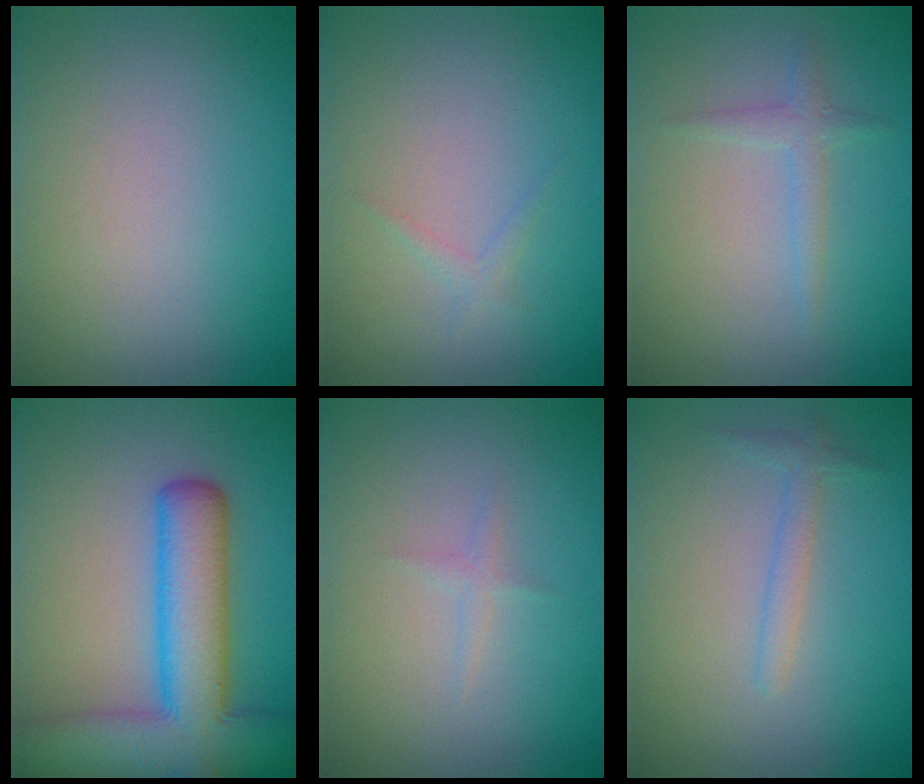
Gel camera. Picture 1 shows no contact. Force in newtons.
{"total": 0.7, "press": 0.7, "slide": 0.0}
{"total": 1.5, "press": 1.4, "slide": 0.2}
{"total": 9.3, "press": 9.3, "slide": 0.5}
{"total": 0.8, "press": 0.8, "slide": 0.1}
{"total": 1.4, "press": 1.4, "slide": 0.0}